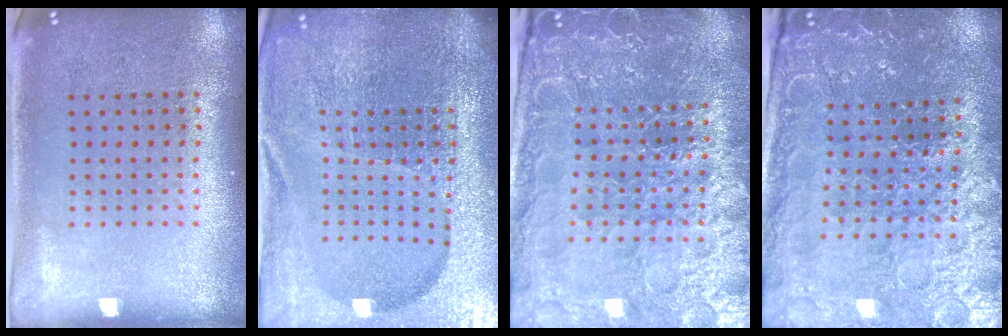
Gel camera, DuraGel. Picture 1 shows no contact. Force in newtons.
{"total": 6.3, "press": 5.5, "slide": 3.0}
{"total": 5.8, "press": 5.2, "slide": 2.6}
{"total": 3.6, "press": 3.6, "slide": 0.4}